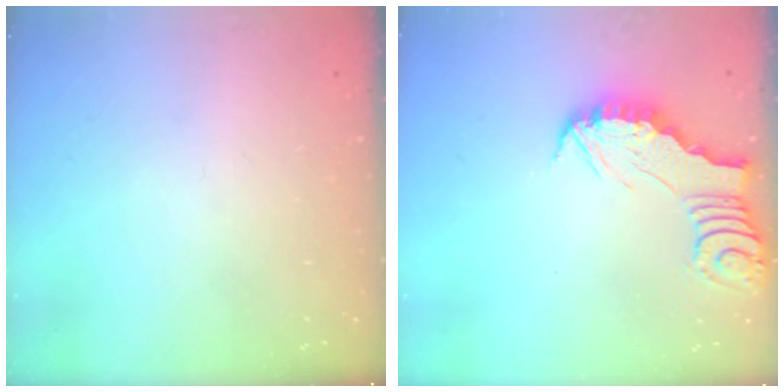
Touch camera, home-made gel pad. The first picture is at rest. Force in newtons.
{"total": 3.0, "press": 3.0, "slide": 0.3}